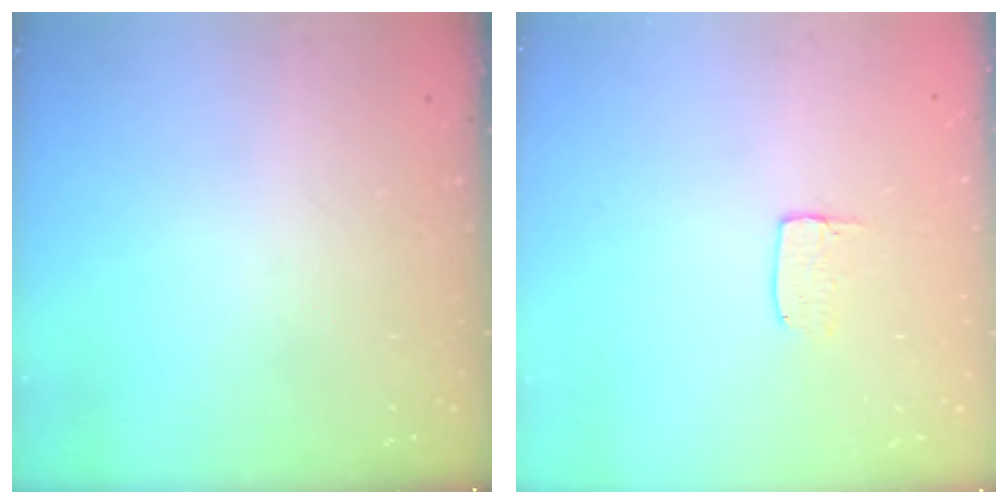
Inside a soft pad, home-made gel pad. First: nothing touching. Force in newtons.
{"total": 4.1, "press": 4.1, "slide": 0.3}